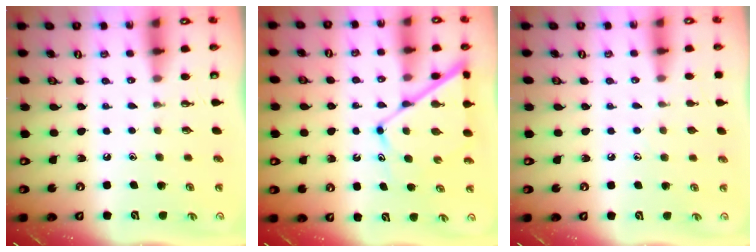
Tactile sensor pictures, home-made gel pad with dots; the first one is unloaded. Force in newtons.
{"total": 10.9, "press": 10.8, "slide": 1.0}
{"total": 4.3, "press": 4.3, "slide": 0.4}